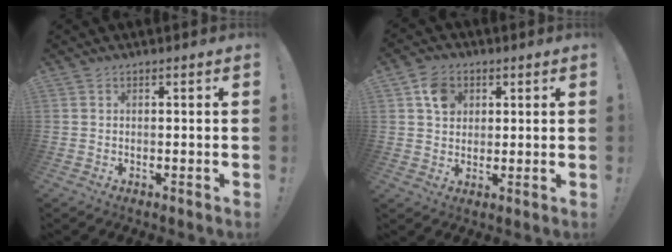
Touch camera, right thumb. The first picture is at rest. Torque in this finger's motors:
{"motor_torque": [0.01, 0.01, 0.08, 0.07, 0.02]}